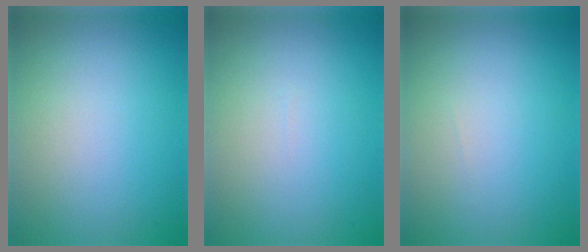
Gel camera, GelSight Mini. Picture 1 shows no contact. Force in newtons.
{"total": 0.0}
{"total": 0.0}